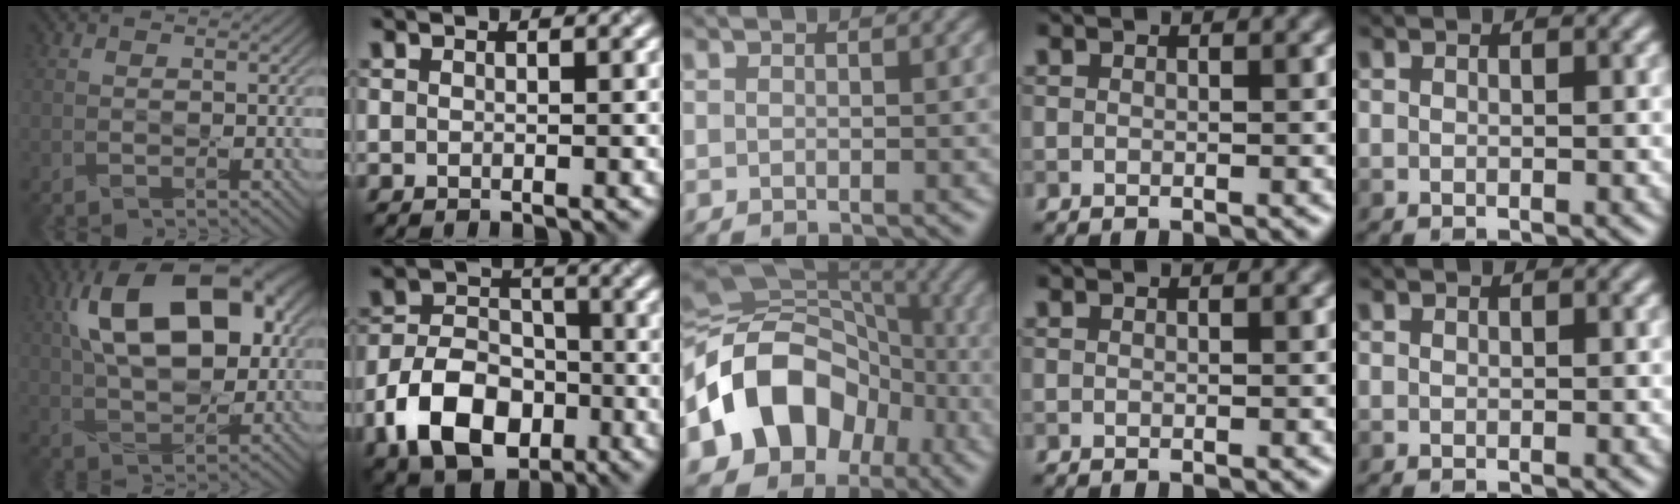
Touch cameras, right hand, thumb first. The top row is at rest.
{"thumb": {"total": 17.1, "force": [4.8, 8.8, 13.8], "torque": [-0.243, 0.041, 0.062]}, "index": {"total": 8.6, "force": [-3.8, 5.9, 5.0], "torque": [-0.091, 0.004, -0.077]}, "middle": {"total": 12.5, "force": [-4.2, 9.7, 6.7], "torque": [-0.117, 0.016, -0.092]}}